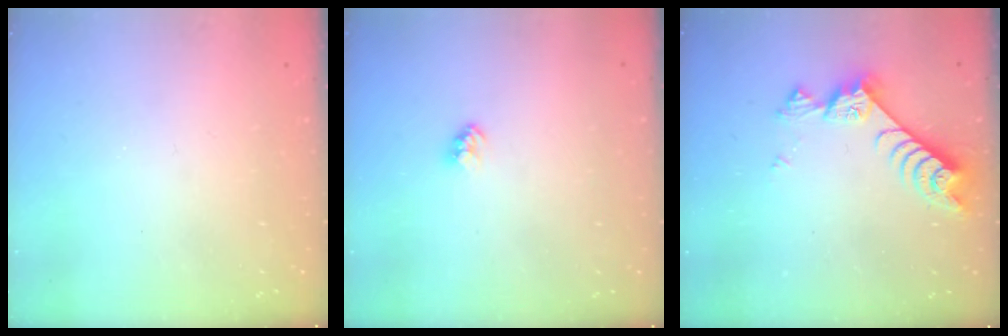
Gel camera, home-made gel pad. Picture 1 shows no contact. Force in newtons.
{"total": 2.3, "press": 2.3, "slide": 0.1}
{"total": 7.6, "press": 7.5, "slide": 1.0}